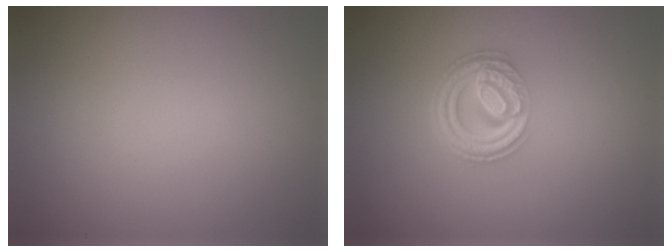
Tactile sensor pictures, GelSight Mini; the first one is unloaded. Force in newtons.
{"total": 4.7, "press": 3.4, "slide": 3.3}